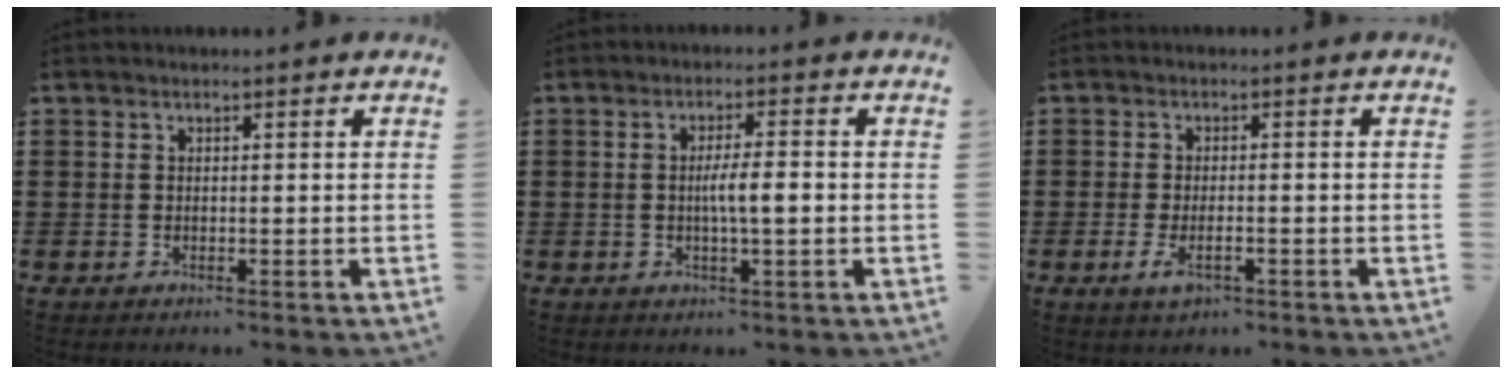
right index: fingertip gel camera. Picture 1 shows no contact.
{"total": 4.4, "force": [-0.4, 0.6, 4.3], "torque": [-0.074, -0.001, -0.009]}
{"total": 3.1, "force": [-1.1, 1.2, 2.6], "torque": [-0.060, -0.005, -0.024]}